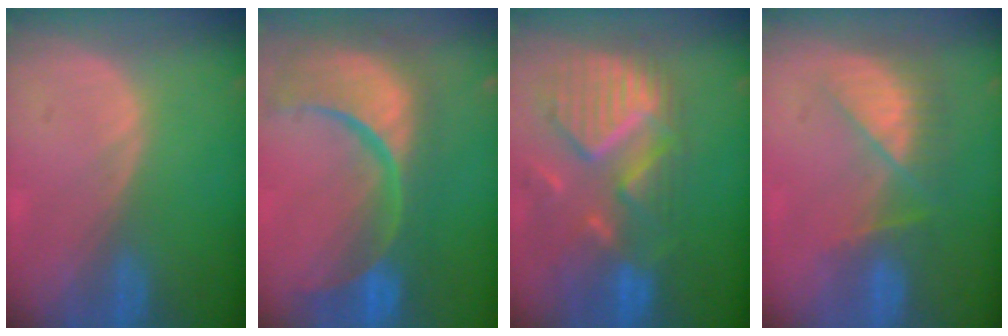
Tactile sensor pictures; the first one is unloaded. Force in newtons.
{"total": 14.9, "press": 11.8, "slide": 9.1}
{"total": 12.0, "press": 10.5, "slide": 5.9}
{"total": 8.1, "press": 7.0, "slide": 4.1}